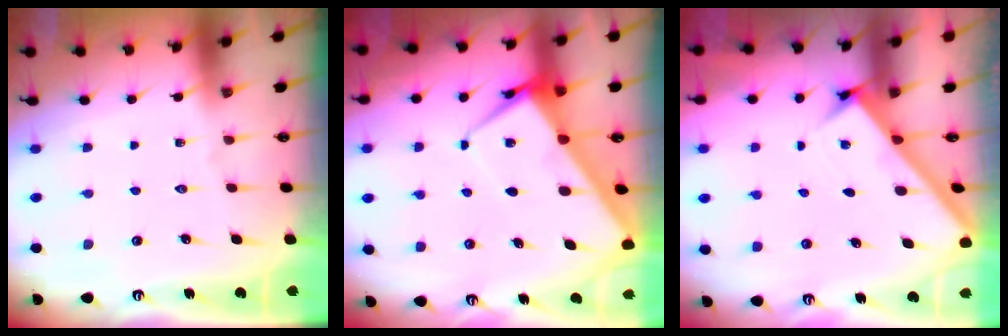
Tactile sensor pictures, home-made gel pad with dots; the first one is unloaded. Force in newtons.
{"total": 8.4, "press": 8.3, "slide": 1.0}
{"total": 2.7, "press": 2.7, "slide": 0.4}